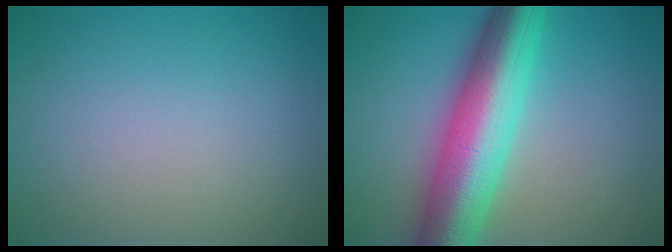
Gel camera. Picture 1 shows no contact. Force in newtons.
{"total": 10.7, "press": 10.7, "slide": 0.1}